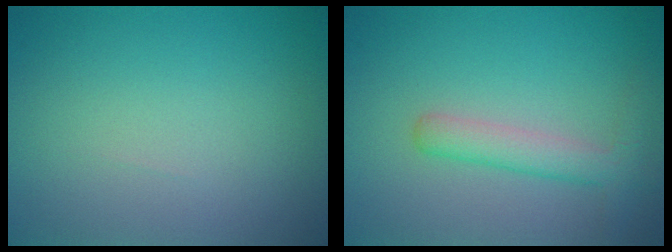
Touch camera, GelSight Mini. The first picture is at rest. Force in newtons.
{"total": 2.3, "press": 2.3, "slide": 0.1}